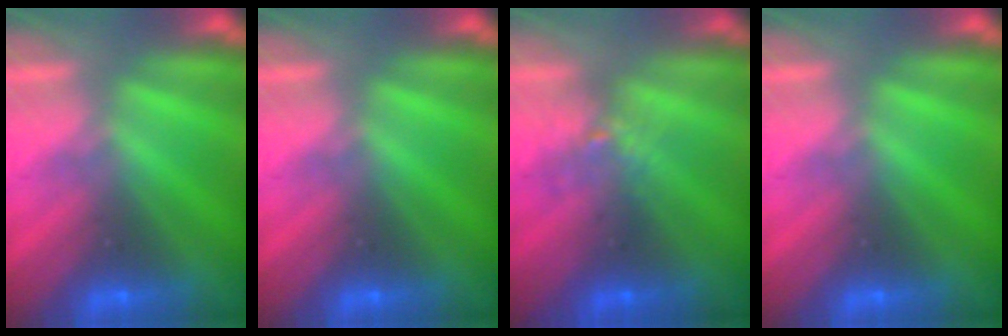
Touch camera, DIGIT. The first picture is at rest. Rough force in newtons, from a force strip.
{"total": 0.0}
{"total": 2.1}
{"total": 0.0}